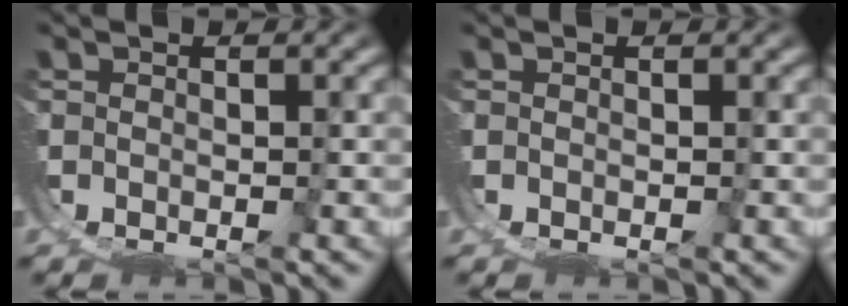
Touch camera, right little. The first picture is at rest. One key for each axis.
{"total": 0.0}